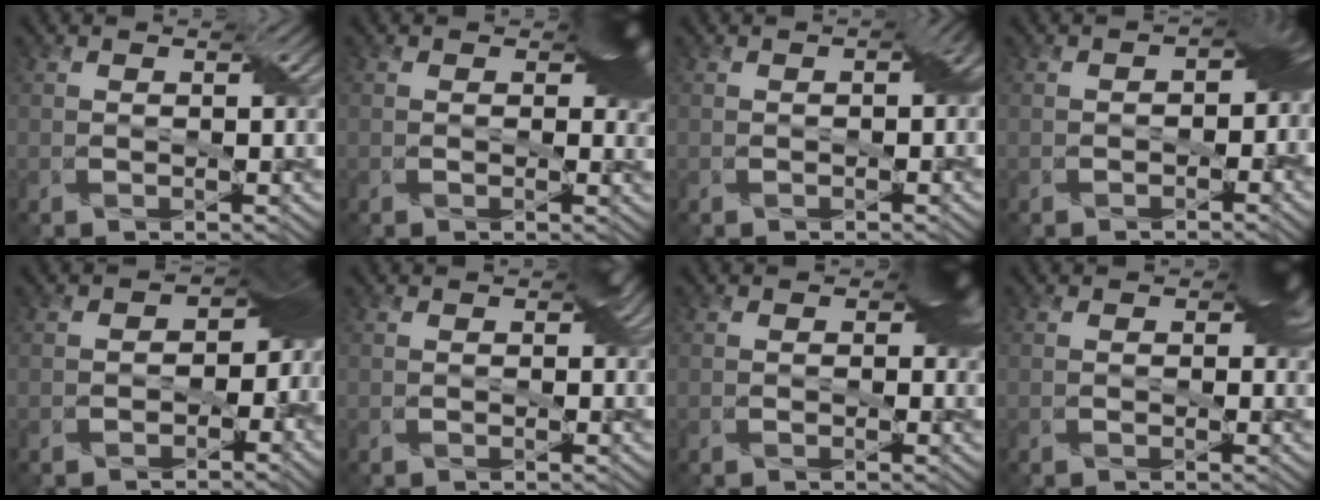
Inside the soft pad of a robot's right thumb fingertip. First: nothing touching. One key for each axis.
{"total": 4.9, "fx": 0.8, "fy": 3.3, "fz": 3.5, "tx": -0.040, "ty": -0.002, "tz": 0.008}
{"total": 3.0, "fx": -0.3, "fy": 1.6, "fz": 2.5, "tx": -0.031, "ty": -0.002, "tz": -0.004}
{"total": 5.0, "fx": -1.2, "fy": 3.3, "fz": 3.6, "tx": -0.035, "ty": -0.008, "tz": -0.019}
{"total": 8.1, "fx": -2.0, "fy": 6.1, "fz": 4.9, "tx": -0.019, "ty": -0.018, "tz": -0.026}
{"total": 1.8, "fx": 0.1, "fy": 1.3, "fz": 1.3, "tx": -0.017, "ty": -0.002, "tz": 0.000}
{"total": 3.8, "fx": 0.3, "fy": 2.7, "fz": 2.7, "tx": -0.025, "ty": 0.000, "tz": 0.002}
{"total": 3.4, "fx": 0.4, "fy": 2.3, "fz": 2.5, "tx": -0.024, "ty": 0.000, "tz": 0.003}